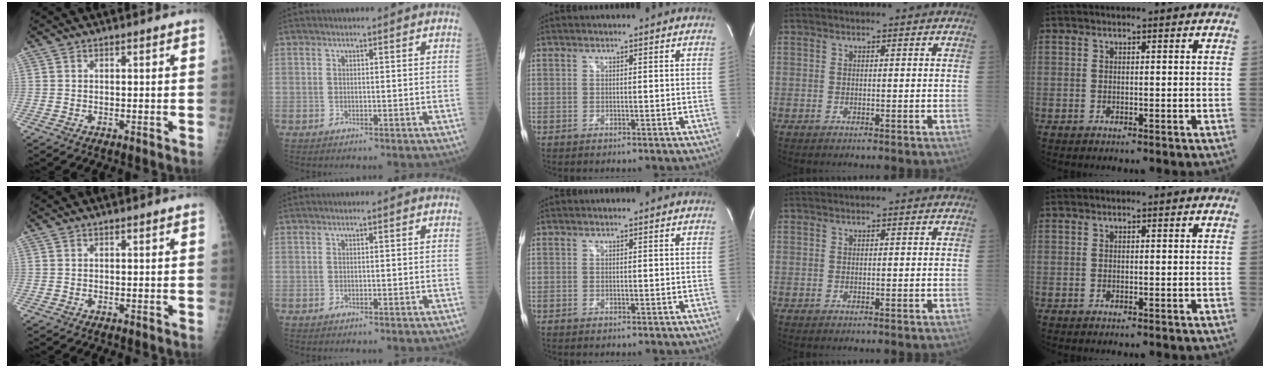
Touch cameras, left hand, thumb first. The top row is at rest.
{}